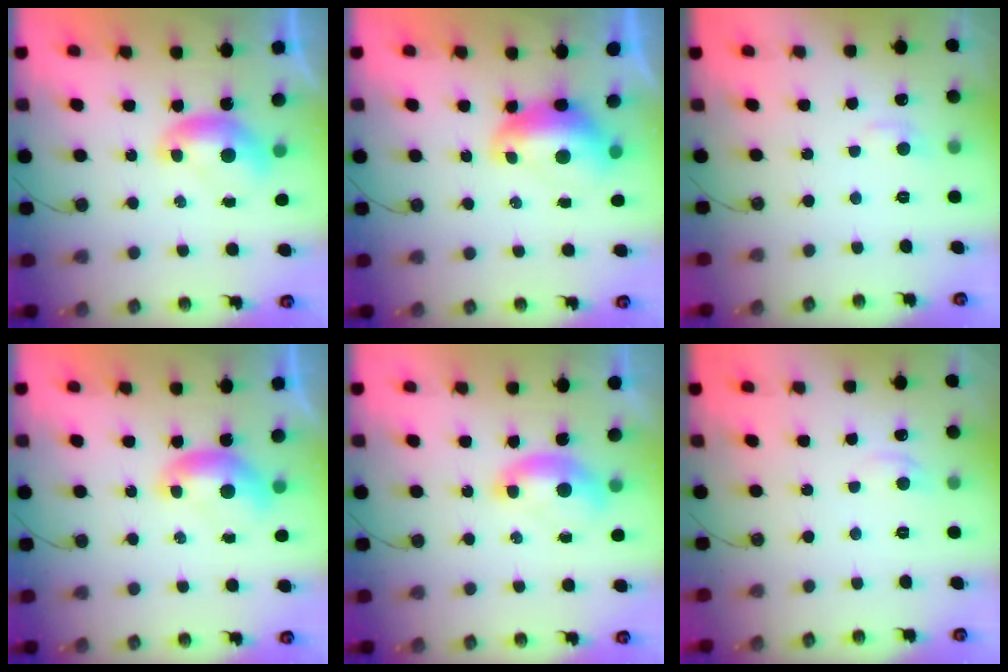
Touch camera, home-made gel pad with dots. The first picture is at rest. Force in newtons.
{"total": 2.2, "press": 2.1, "slide": 0.7}
{"total": 1.1, "press": 0.9, "slide": 0.7}
{"total": 0.0}
{"total": 1.5, "press": 1.3, "slide": 0.7}
{"total": 1.6, "press": 1.4, "slide": 0.7}